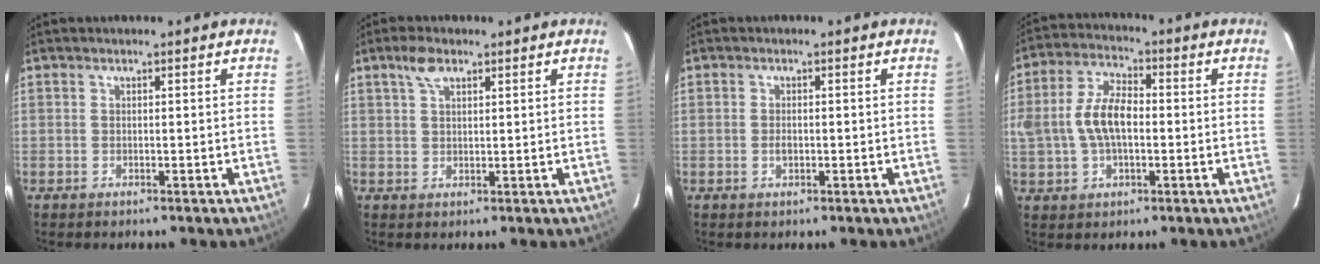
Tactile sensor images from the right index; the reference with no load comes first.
{"total": 3.6, "force": [2.2, 1.7, 2.3], "torque": [-0.045, 0.010, 0.039]}
{"total": 1.4, "force": [-0.3, 0.9, 1.1], "torque": [-0.019, 0.003, -0.006]}
{"total": 10.9, "force": [-0.4, 6.4, 8.8], "torque": [-0.177, 0.018, -0.006]}